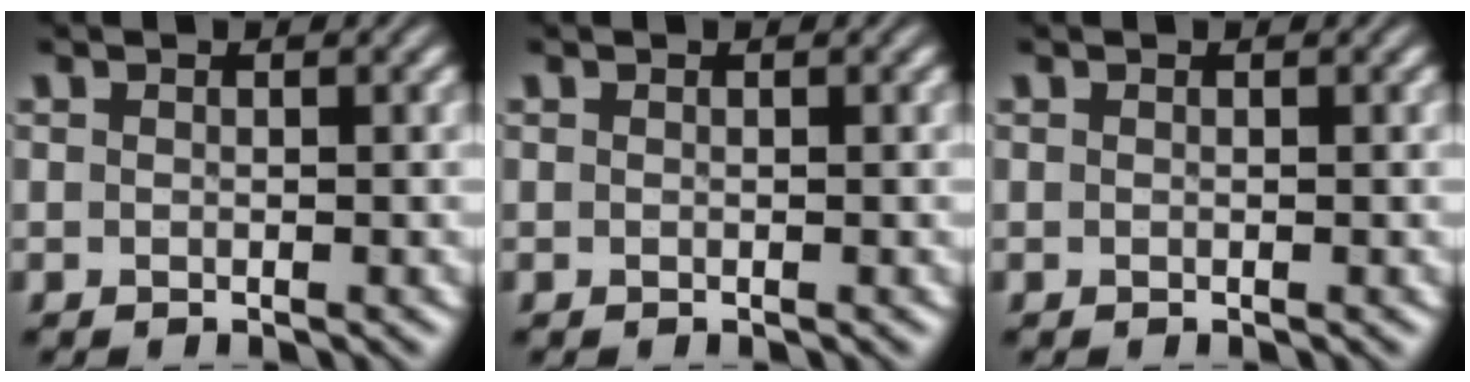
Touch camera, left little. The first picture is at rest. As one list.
[{"total": 0.0}, {"total": 0.0}]